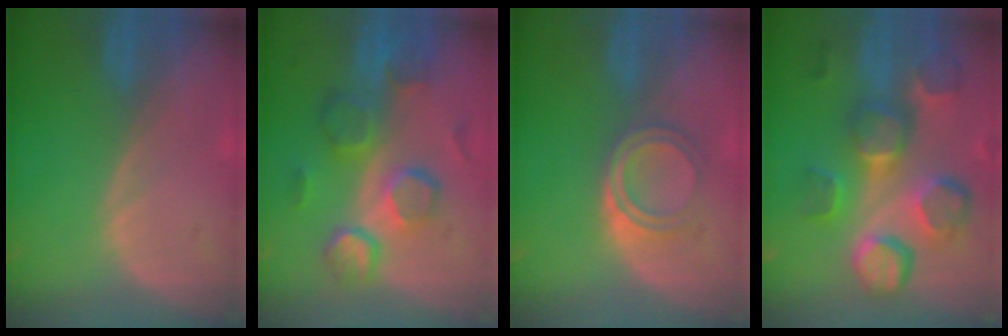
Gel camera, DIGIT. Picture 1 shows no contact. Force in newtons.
{"total": 10.5, "press": 9.2, "slide": 5.1}
{"total": 4.2, "press": 4.0, "slide": 1.1}
{"total": 12.5, "press": 11.1, "slide": 5.8}